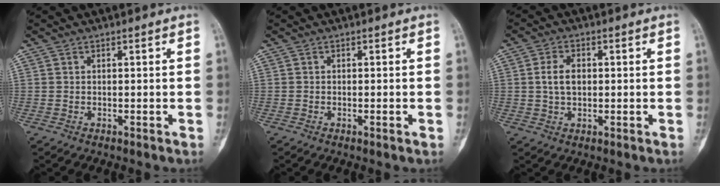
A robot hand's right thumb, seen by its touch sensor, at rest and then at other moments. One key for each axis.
{"total": 0.8, "fx": -0.4, "fy": 0.1, "fz": 0.7, "tx": -0.009, "ty": -0.002, "tz": -0.005}
{"total": 4.7, "fx": 0.4, "fy": 2.9, "fz": 3.6, "tx": -0.066, "ty": 0.006, "tz": 0.007}